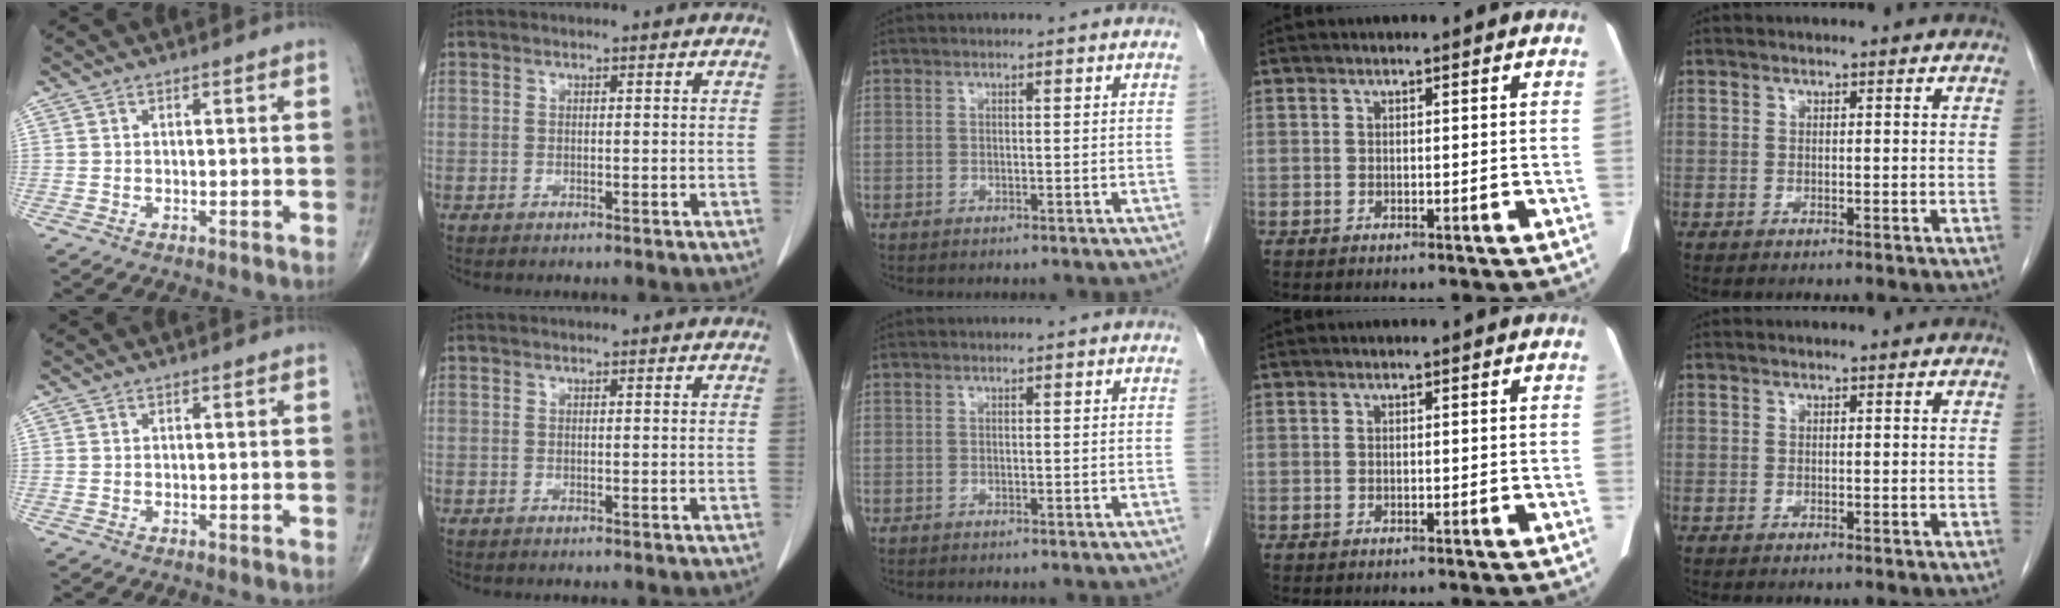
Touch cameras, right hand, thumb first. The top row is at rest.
{}